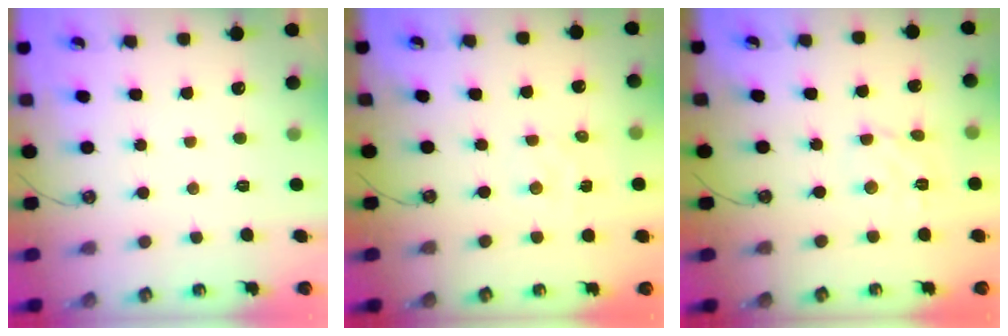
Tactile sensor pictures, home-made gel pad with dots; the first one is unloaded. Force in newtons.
{"total": 2.6, "press": 2.6, "slide": 0.4}
{"total": 4.7, "press": 4.7, "slide": 0.2}